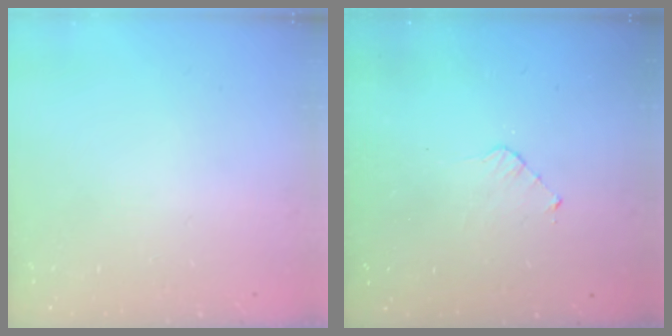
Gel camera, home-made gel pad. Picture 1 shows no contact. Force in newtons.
{"total": 3.5, "press": 3.5, "slide": 0.2}